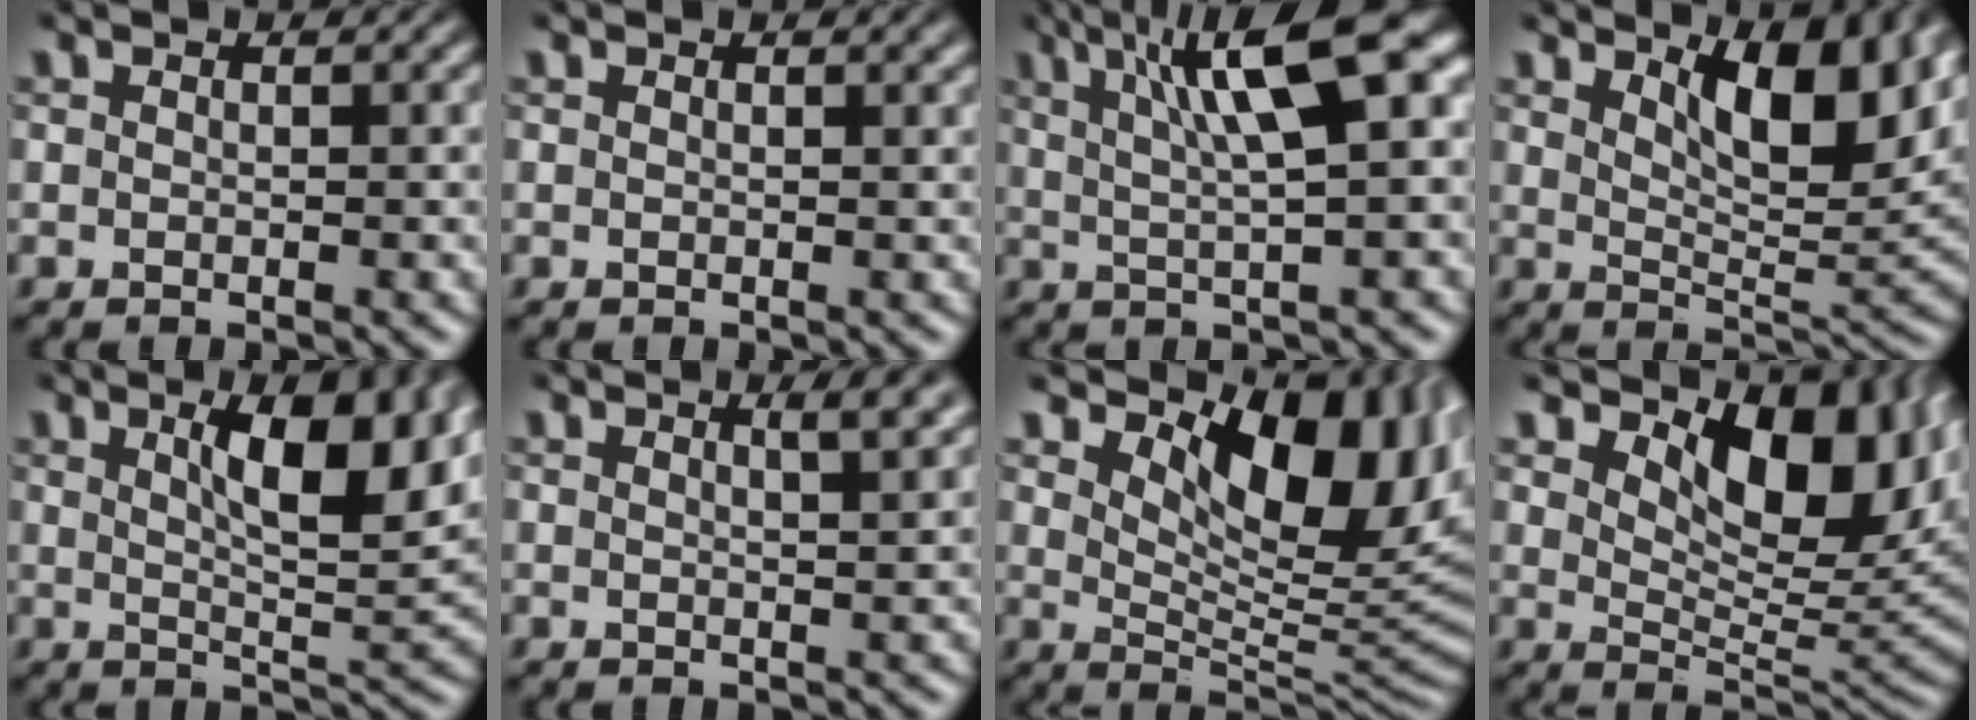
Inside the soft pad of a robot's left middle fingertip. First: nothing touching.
{"total": 1.0, "force": [0.7, 0.3, 0.7], "torque": [-0.005, 0.005, 0.010]}
{"total": 9.9, "force": [3.7, 2.2, 8.9], "torque": [-0.131, 0.018, 0.061]}
{"total": 8.8, "force": [4.1, 3.5, 7.0], "torque": [-0.110, -0.002, 0.066]}
{"total": 8.0, "force": [3.0, 2.2, 7.1], "torque": [-0.102, -0.002, 0.051]}
{"total": 3.2, "force": [1.8, 1.1, 2.4], "torque": [-0.010, 0.016, 0.006]}
{"total": 11.3, "force": [4.8, 5.4, 8.7], "torque": [-0.119, -0.004, 0.084]}
{"total": 11.2, "force": [4.9, 5.6, 8.4], "torque": [-0.120, -0.002, 0.084]}